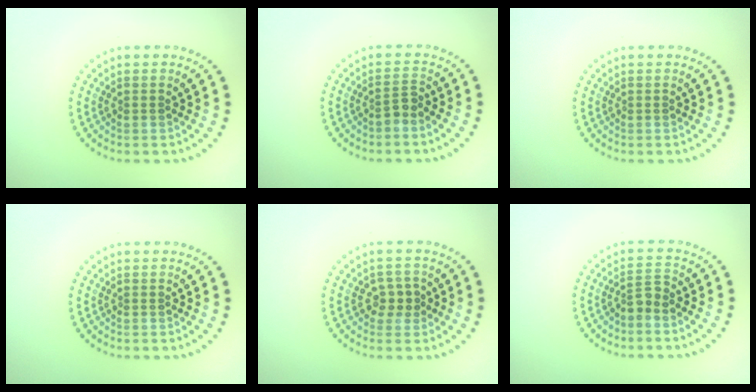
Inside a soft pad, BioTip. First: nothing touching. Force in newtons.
{"total": 1.3, "press": 1.0, "slide": 0.8}
{"total": 0.0}
{"total": 0.0}
{"total": 2.0, "press": 1.9, "slide": 0.7}
{"total": 1.7, "press": 1.3, "slide": 1.1}